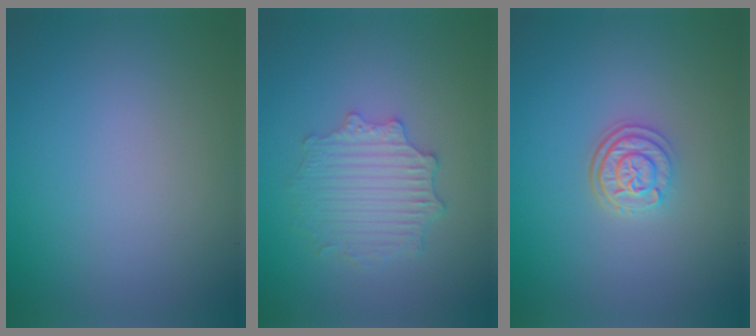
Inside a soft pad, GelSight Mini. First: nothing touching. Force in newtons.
{"total": 3.9, "press": 3.1, "slide": 2.3}
{"total": 3.0, "press": 2.4, "slide": 1.7}